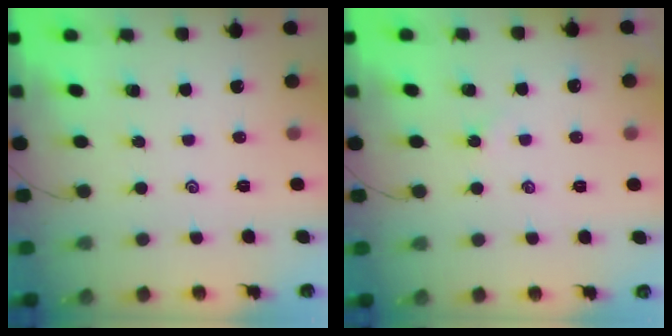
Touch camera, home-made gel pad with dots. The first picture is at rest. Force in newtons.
{"total": 1.9, "press": 1.9, "slide": 0.3}